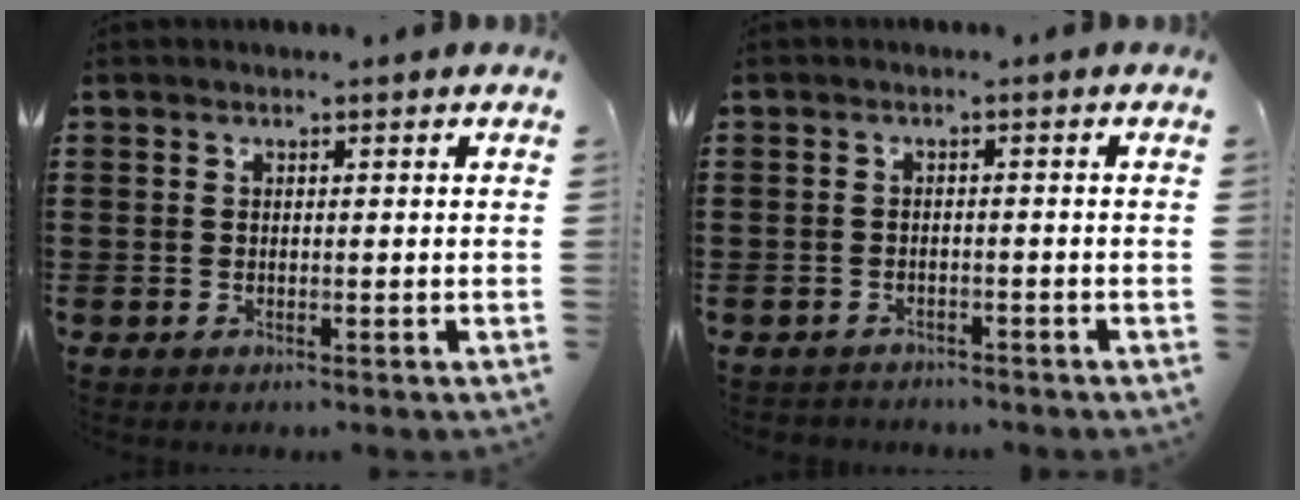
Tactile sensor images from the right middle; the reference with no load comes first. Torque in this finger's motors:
{"motor_torque": [0.91, -0.43, 0.07, 0.04]}